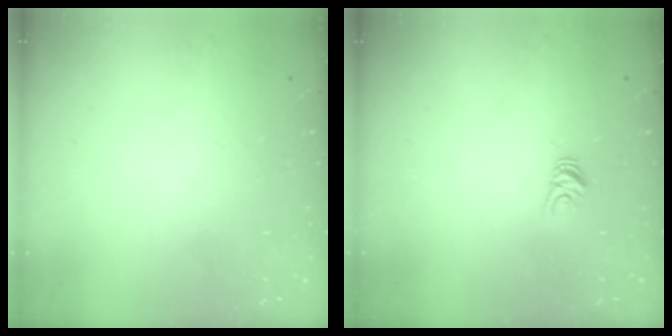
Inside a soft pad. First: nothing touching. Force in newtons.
{"total": 5.8, "press": 5.8, "slide": 0.5}